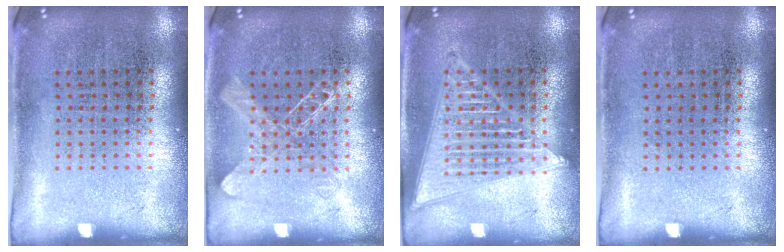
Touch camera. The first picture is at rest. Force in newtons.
{"total": 1.7, "press": 1.7, "slide": 0.4}
{"total": 2.1, "press": 2.1, "slide": 0.2}
{"total": 0.0}